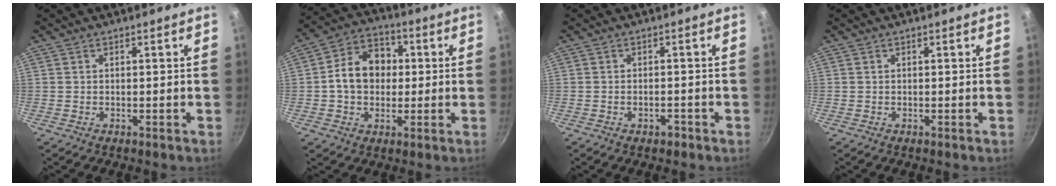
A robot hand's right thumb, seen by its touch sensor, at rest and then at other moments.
{"total": 11.7, "force": [0.5, 9.2, 7.2], "torque": [-0.085, 0.024, -0.007]}
{"total": 1.9, "force": [-1.2, 1.0, 1.0], "torque": [-0.010, 0.013, -0.014]}
{"total": 0.0}